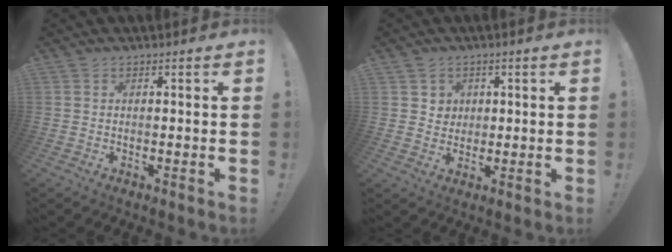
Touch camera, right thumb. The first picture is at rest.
{"total": 4.3, "force": [1.4, 4.0, 0.5], "torque": [0.001, -0.011, 0.024]}